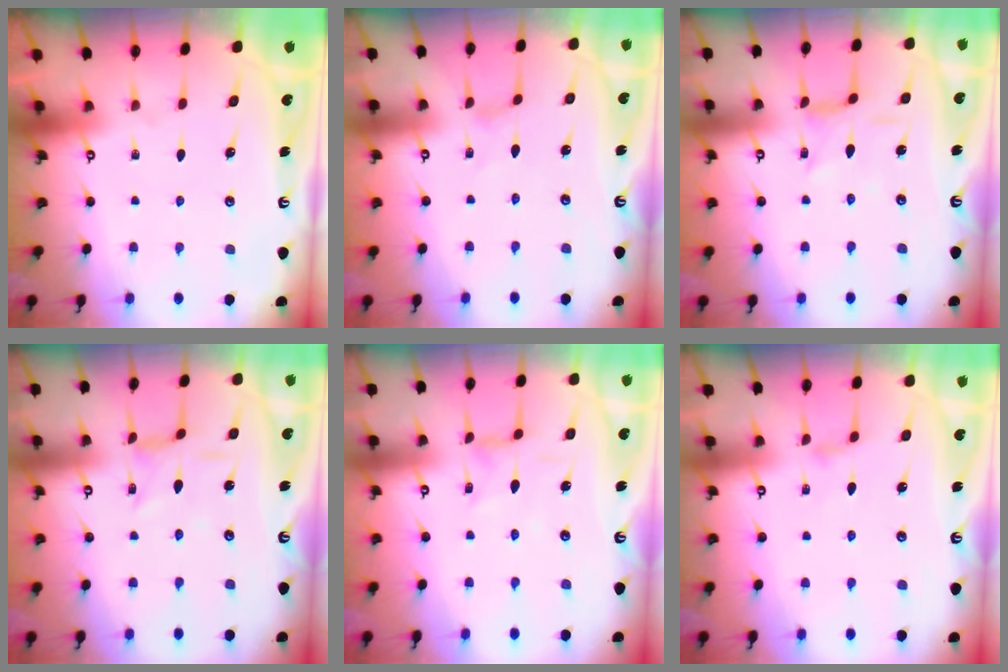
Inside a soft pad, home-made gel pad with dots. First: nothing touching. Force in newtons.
{"total": 0.0}
{"total": 2.2, "press": 2.2, "slide": 0.3}
{"total": 1.7, "press": 1.6, "slide": 0.3}
{"total": 2.2, "press": 2.2, "slide": 0.3}
{"total": 1.6, "press": 1.6, "slide": 0.3}